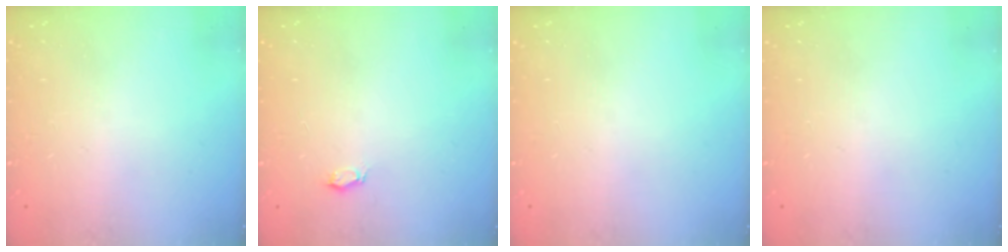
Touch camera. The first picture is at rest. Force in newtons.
{"total": 2.7, "press": 2.7, "slide": 0.3}
{"total": 0.0}
{"total": 0.0}